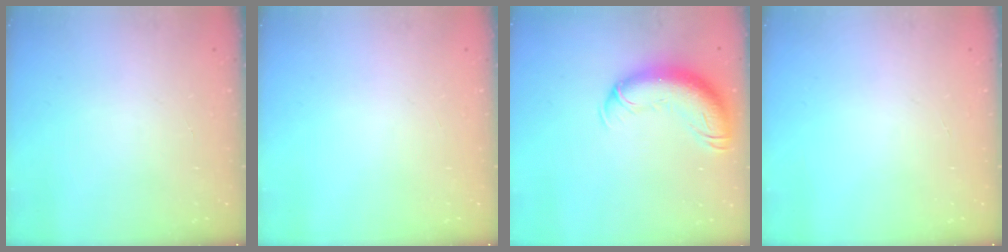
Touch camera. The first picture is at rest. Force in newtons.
{"total": 0.0}
{"total": 15.2, "press": 14.8, "slide": 3.6}
{"total": 0.0}